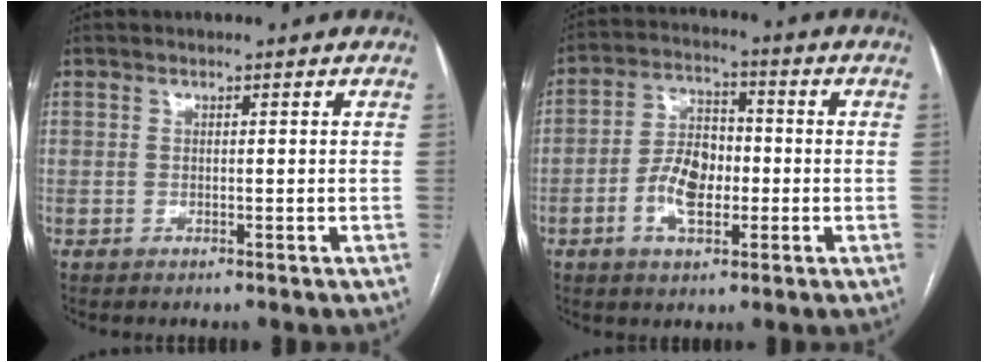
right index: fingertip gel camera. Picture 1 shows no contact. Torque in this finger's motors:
{"motor_torque": [0.07, 0.06, 0.11, 0.01]}